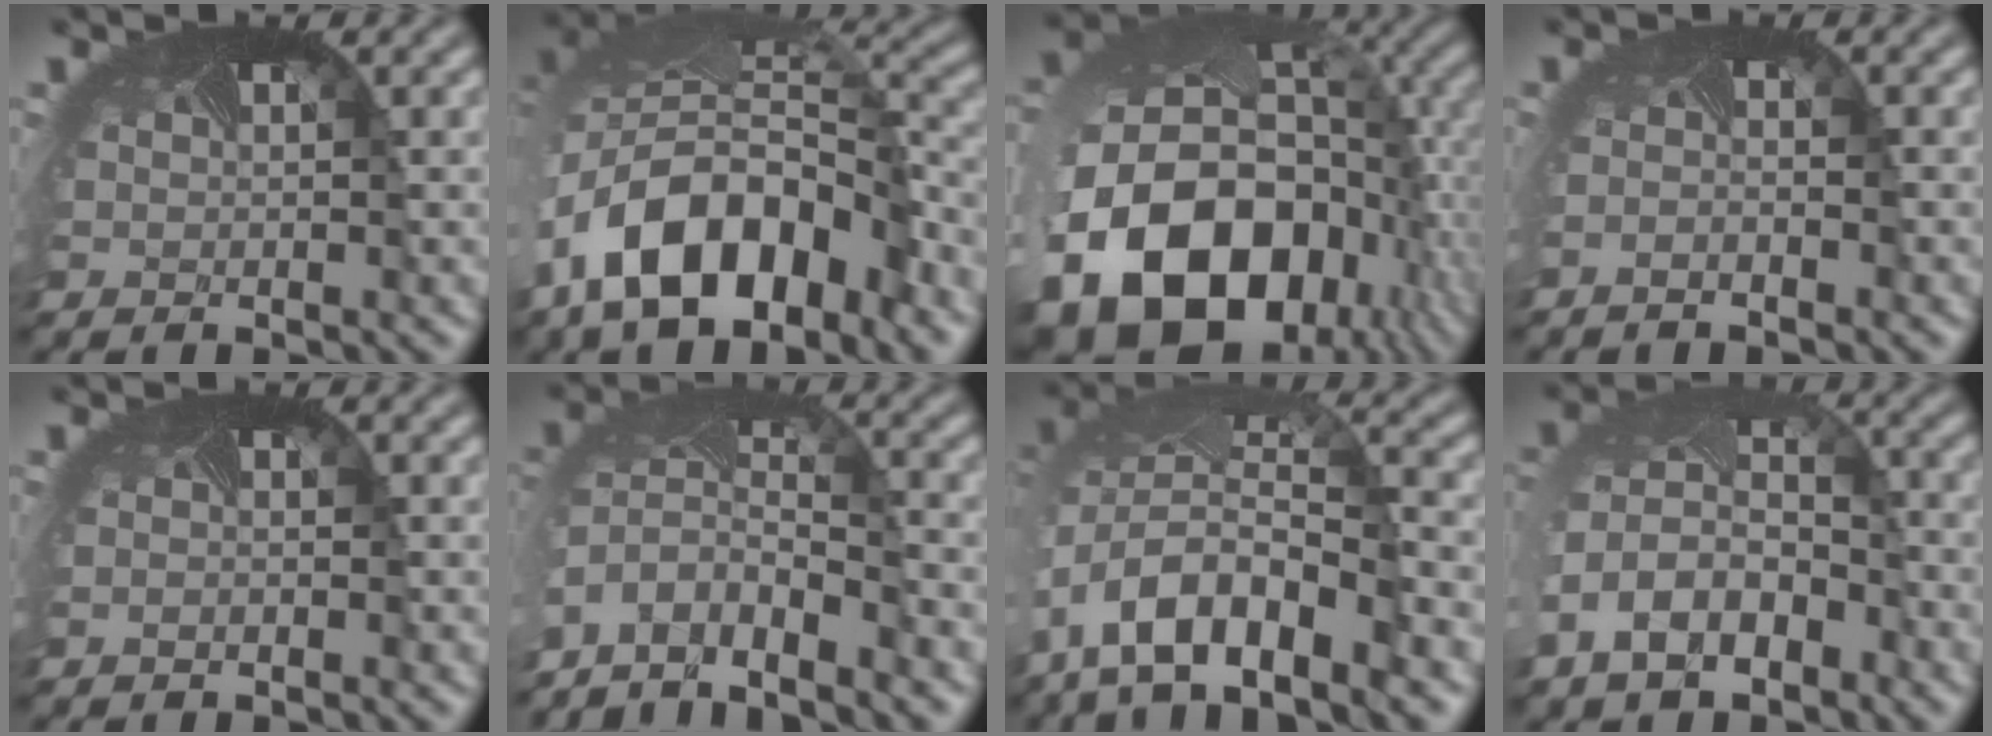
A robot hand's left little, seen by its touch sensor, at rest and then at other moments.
{"total": 13.4, "force": [-6.7, 7.7, 8.6], "torque": [-0.179, -0.036, -0.107]}
{"total": 21.5, "force": [-8.0, 15.6, 12.4], "torque": [-0.282, -0.099, -0.113]}
{"total": 1.2, "force": [-1.2, -0.2, 0.1], "torque": [-0.019, -0.018, -0.020]}
{"total": 0.8, "force": [-0.7, 0.2, 0.2], "torque": [-0.011, -0.012, -0.005]}
{"total": 6.4, "force": [-5.5, 1.7, 2.6], "torque": [-0.074, -0.028, -0.095]}
{"total": 10.1, "force": [-5.5, 4.9, 6.9], "torque": [-0.155, -0.021, -0.088]}
{"total": 7.3, "force": [-3.6, 5.0, 4.0], "torque": [-0.112, -0.023, -0.063]}